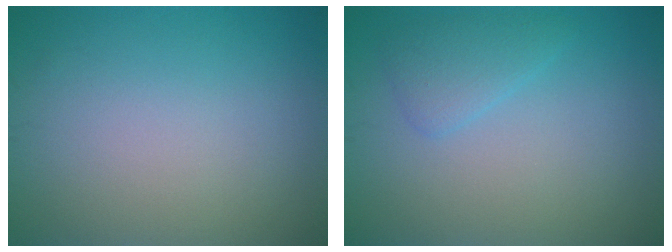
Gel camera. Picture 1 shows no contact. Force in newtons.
{"total": 2.0, "press": 2.0, "slide": 0.2}